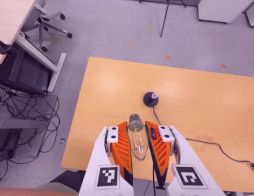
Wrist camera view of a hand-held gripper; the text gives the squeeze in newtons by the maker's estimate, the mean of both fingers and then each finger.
{"total": 20.6, "left": 22.1, "right": 19.0}